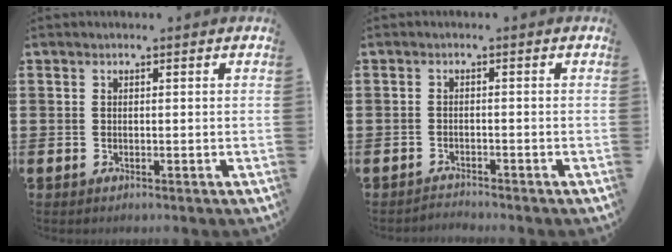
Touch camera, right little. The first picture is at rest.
{"total": 1.3, "force": [-1.2, -0.1, -0.1], "torque": [-0.001, 0.004, -0.027]}